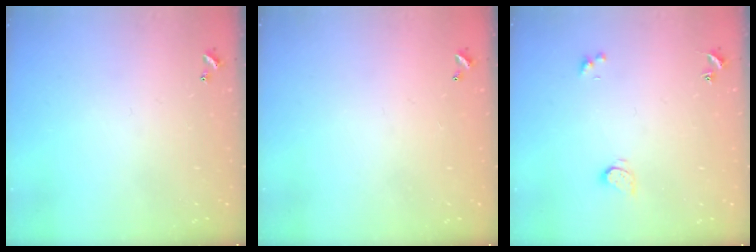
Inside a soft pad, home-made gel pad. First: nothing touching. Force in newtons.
{"total": 3.0, "press": 3.0, "slide": 0.1}
{"total": 1.5, "press": 1.4, "slide": 0.4}